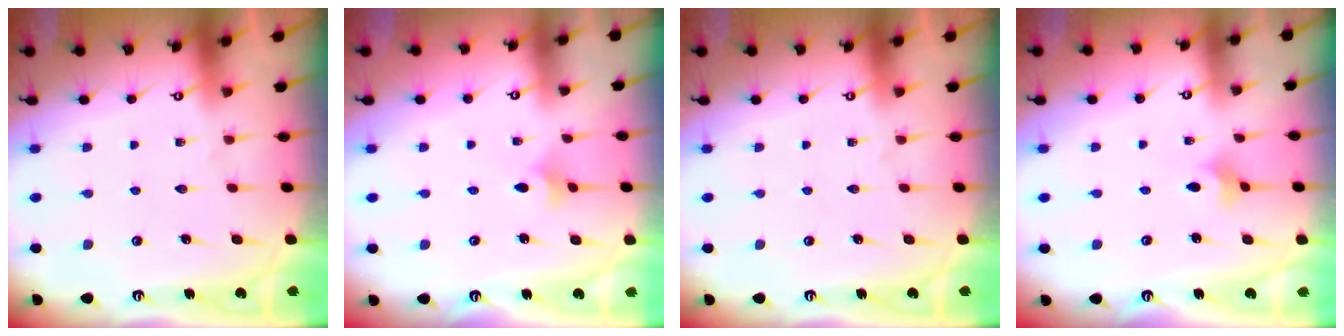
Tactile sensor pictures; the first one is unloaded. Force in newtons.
{"total": 2.5, "press": 2.5, "slide": 0.6}
{"total": 0.0}
{"total": 3.5, "press": 3.4, "slide": 0.8}